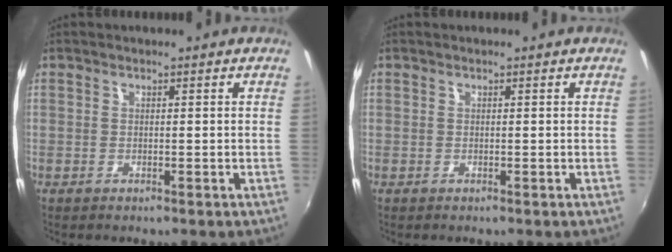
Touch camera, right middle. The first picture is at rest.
{"total": 0.0}